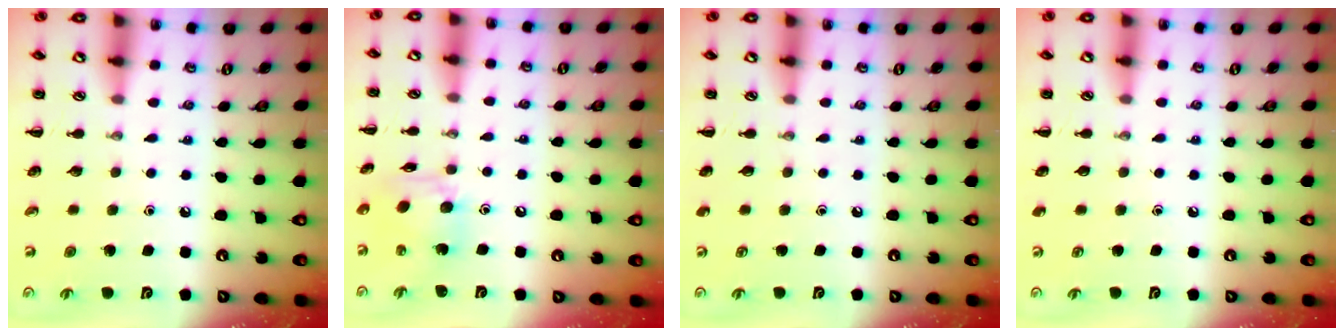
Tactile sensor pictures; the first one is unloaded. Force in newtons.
{"total": 8.8, "press": 8.8, "slide": 0.6}
{"total": 0.0}
{"total": 0.0}